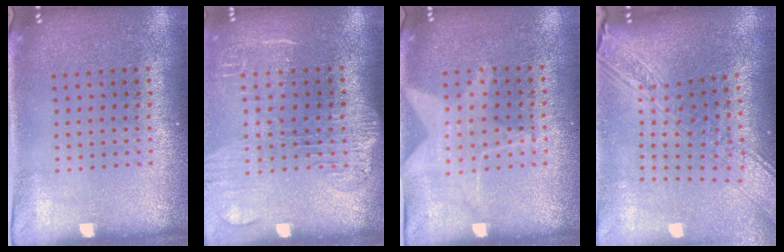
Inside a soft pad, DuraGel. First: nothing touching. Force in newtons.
{"total": 1.9, "press": 1.6, "slide": 1.0}
{"total": 1.1, "press": 1.0, "slide": 0.4}
{"total": 3.2, "press": 2.4, "slide": 2.0}